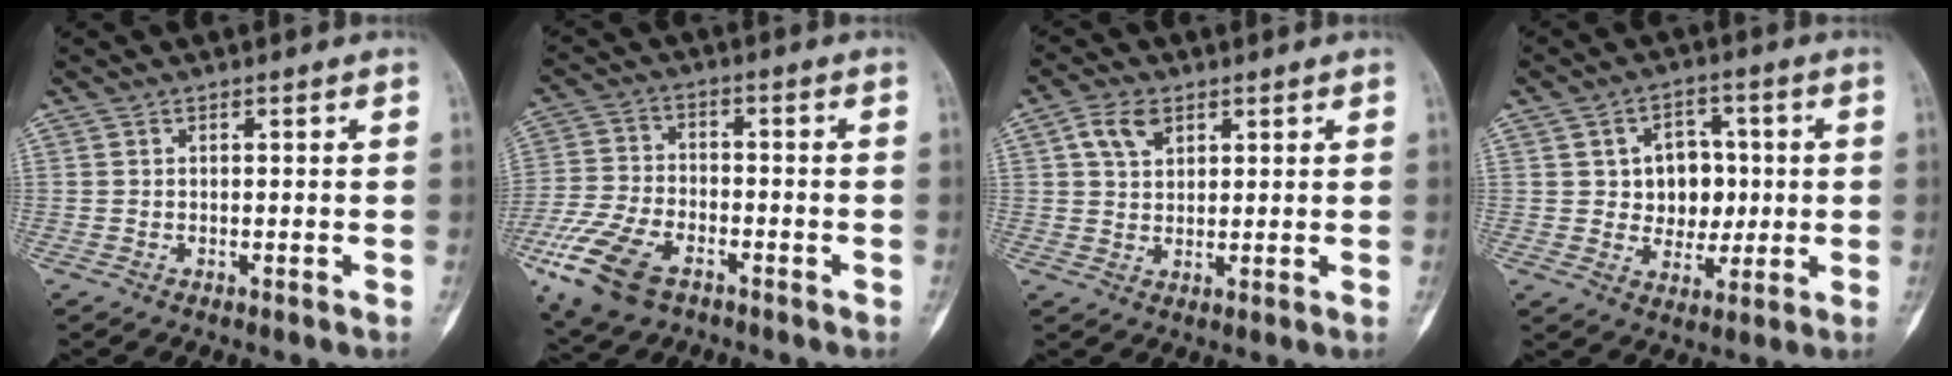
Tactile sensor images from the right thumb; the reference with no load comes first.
{"total": 13.9, "force": [-7.1, 7.8, 9.1], "torque": [-0.188, 0.012, -0.134]}
{"total": 5.4, "force": [2.6, 3.5, 3.2], "torque": [-0.048, -0.005, 0.048]}
{"total": 9.2, "force": [1.0, 7.4, 5.3], "torque": [-0.022, 0.002, 0.018]}